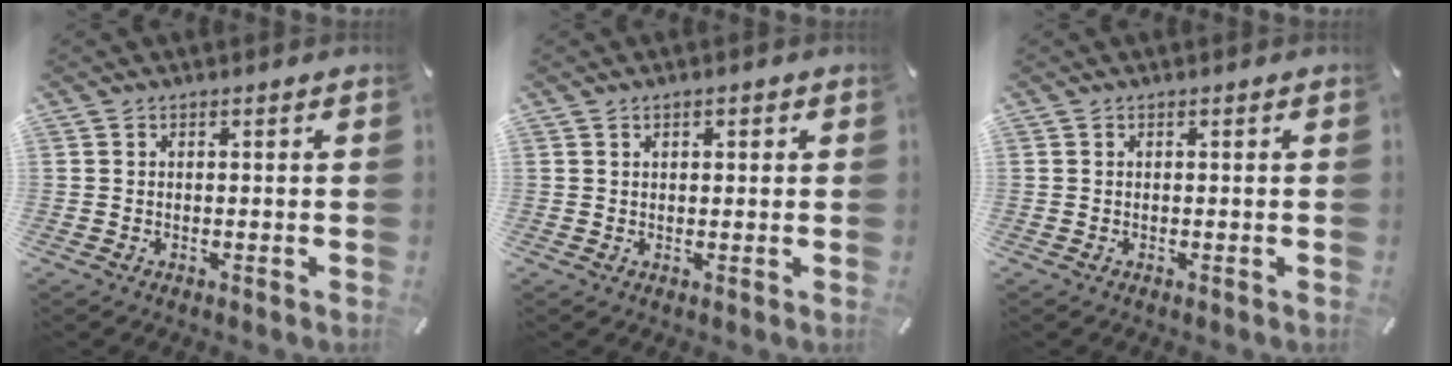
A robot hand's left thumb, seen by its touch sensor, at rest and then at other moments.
{"total": 1.5, "force": [0.5, 0.9, 1.2], "torque": [-0.024, 0.005, 0.007]}
{"total": 0.0}